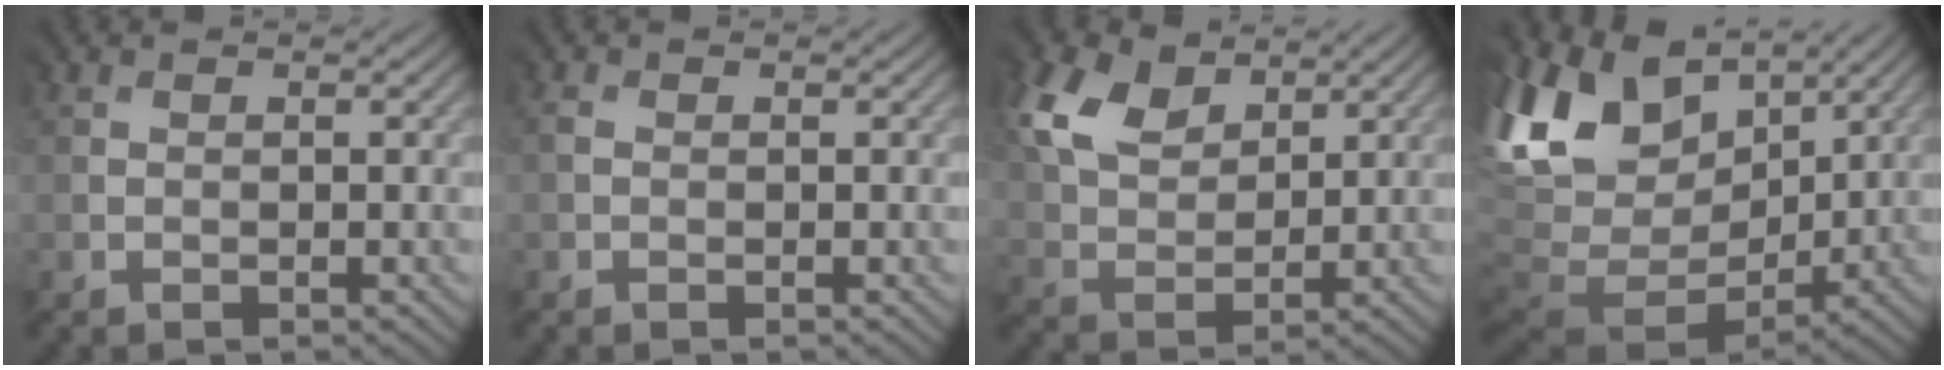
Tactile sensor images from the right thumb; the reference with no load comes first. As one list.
[{"total": 1.1, "force": [-0.1, 0.8, 0.8], "torque": [-0.018, -0.001, -0.002]}, {"total": 7.8, "force": [5.0, 4.8, 3.6], "torque": [-0.107, 0.012, 0.101]}, {"total": 13.4, "force": [4.7, 9.8, 7.8], "torque": [-0.204, -0.003, 0.108]}]